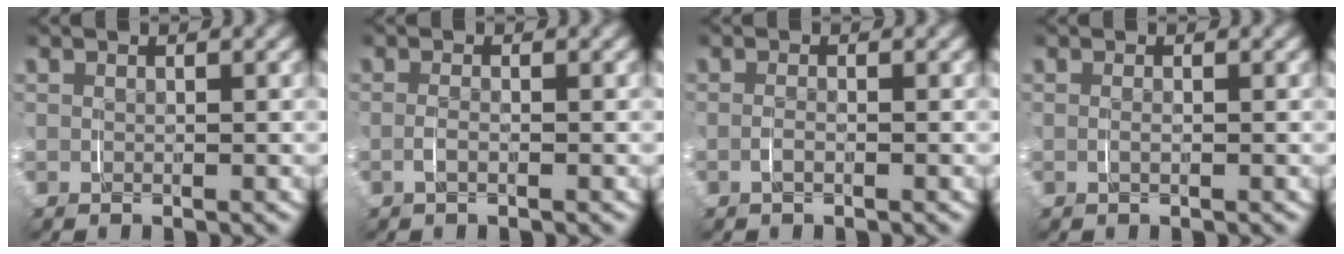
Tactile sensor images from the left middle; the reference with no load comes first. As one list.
[{"total": 1.5, "force": [0.1, -1.4, -0.6], "torque": [0.019, 0.005, -0.002]}, {"total": 1.1, "force": [-0.1, -1.0, -0.5], "torque": [0.013, 0.002, -0.004]}, {"total": 1.0, "force": [0.1, -1.0, -0.3], "torque": [0.012, 0.002, 0.002]}]